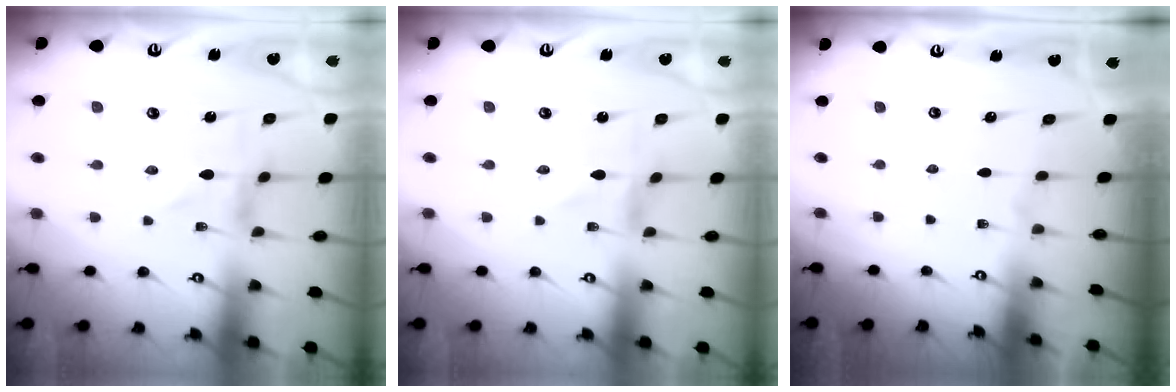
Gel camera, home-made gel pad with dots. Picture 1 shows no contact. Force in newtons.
{"total": 1.2, "press": 1.2, "slide": 0.2}
{"total": 0.0}